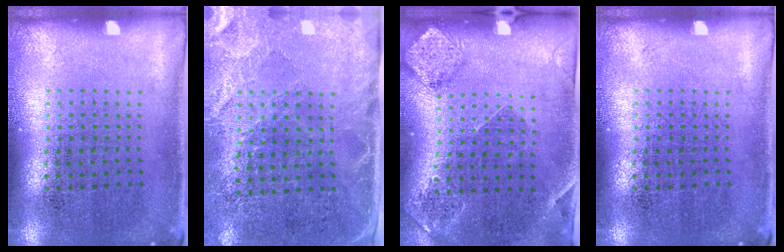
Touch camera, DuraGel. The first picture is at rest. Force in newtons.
{"total": 2.8, "press": 2.4, "slide": 1.3}
{"total": 1.5, "press": 1.4, "slide": 0.4}
{"total": 0.0}